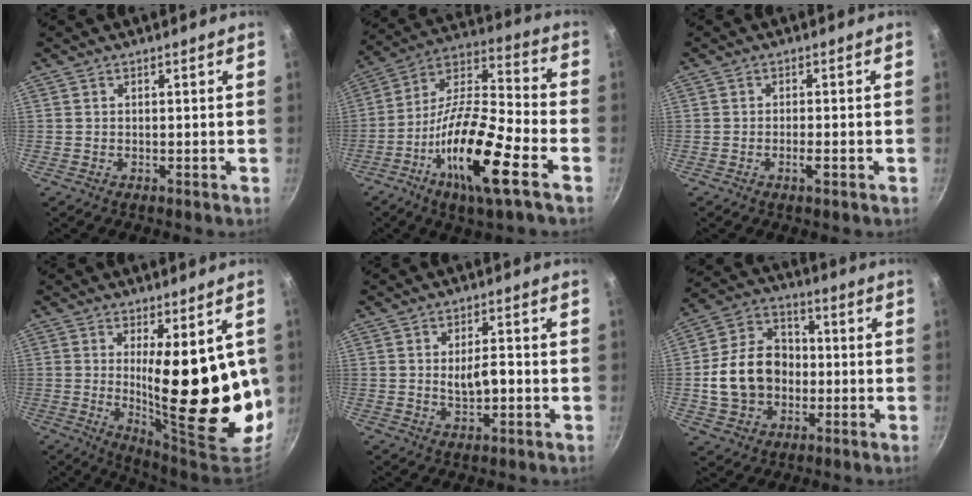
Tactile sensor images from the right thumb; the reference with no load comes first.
{"total": 20.7, "force": [-9.1, 5.3, 17.8], "torque": [-0.313, 0.044, -0.179]}
{"total": 1.9, "force": [-0.9, 0.4, 1.6], "torque": [-0.034, 0.007, -0.017]}
{"total": 20.8, "force": [1.5, 7.0, 19.6], "torque": [-0.253, -0.051, 0.038]}
{"total": 4.8, "force": [-0.4, 2.1, 4.3], "torque": [-0.053, 0.005, -0.003]}
{"total": 14.8, "force": [-1.5, 11.6, 9.0], "torque": [-0.132, 0.033, -0.030]}